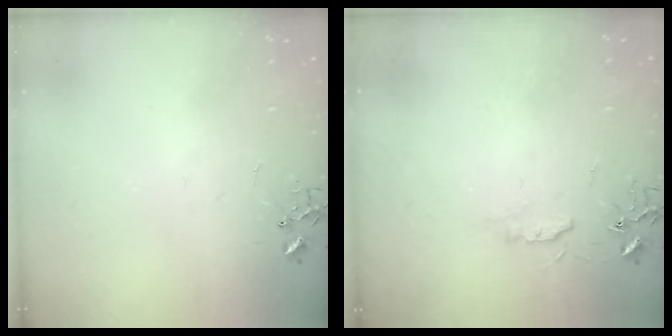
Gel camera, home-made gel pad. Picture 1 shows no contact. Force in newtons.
{"total": 5.6, "press": 5.6, "slide": 0.7}